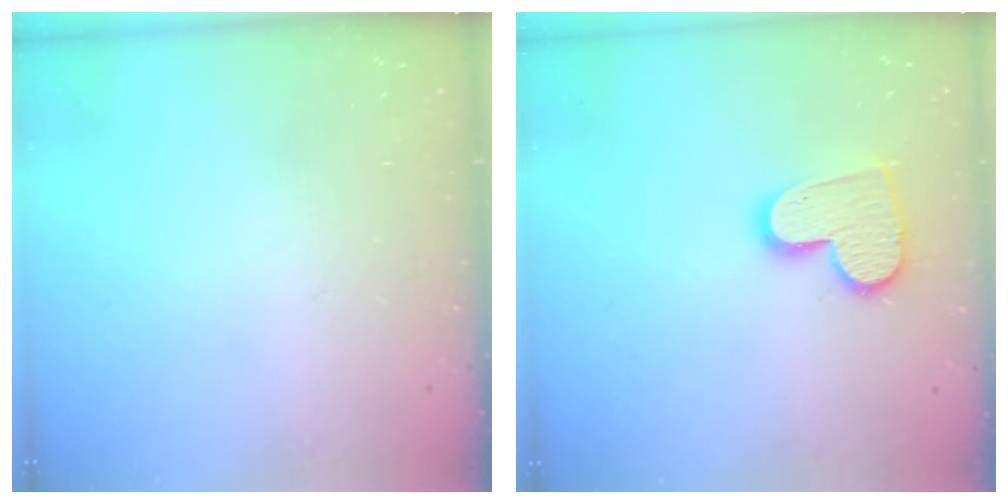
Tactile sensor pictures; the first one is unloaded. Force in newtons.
{"total": 11.8, "press": 11.8, "slide": 0.8}